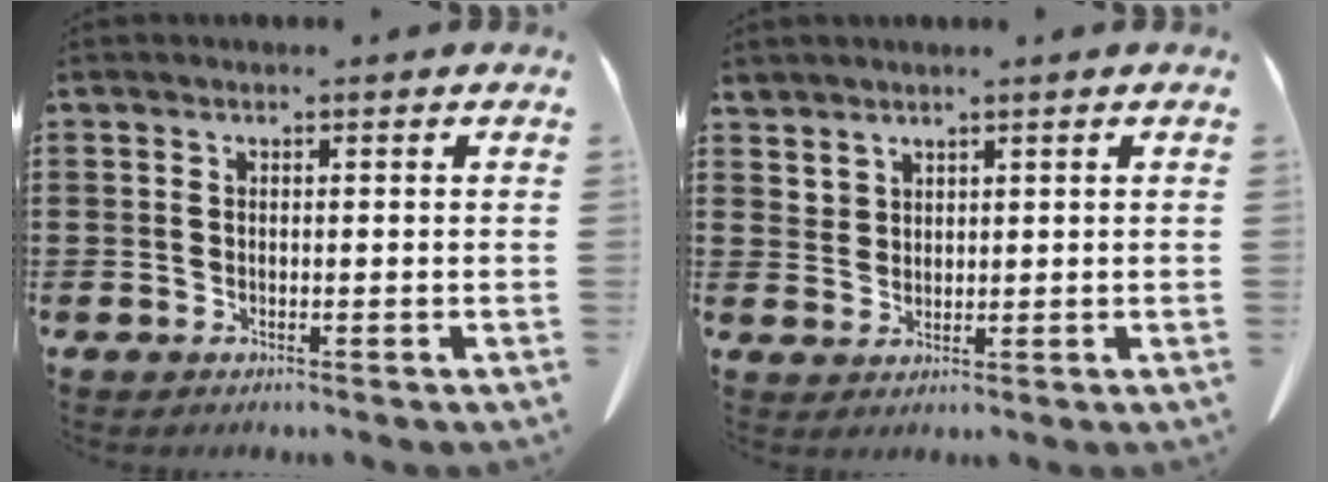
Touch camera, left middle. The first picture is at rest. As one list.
[{"total": 2.8, "force": [2.5, 1.2, 0.1], "torque": [-0.011, -0.003, 0.051]}]